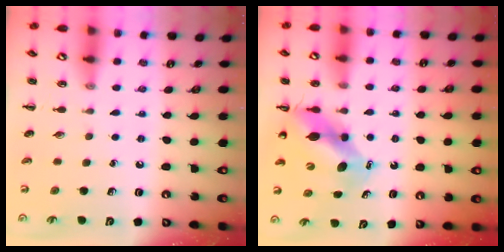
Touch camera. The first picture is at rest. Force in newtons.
{"total": 9.5, "press": 9.2, "slide": 2.5}